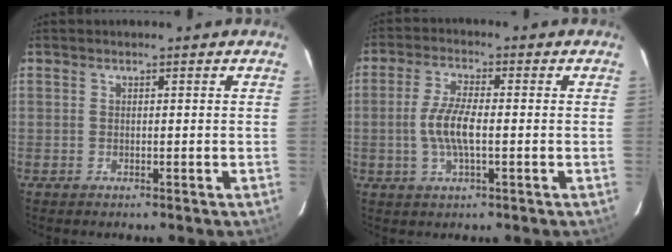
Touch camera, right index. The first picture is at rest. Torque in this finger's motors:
{"motor_torque": [1.16, -0.05, 0.49, 0.16]}